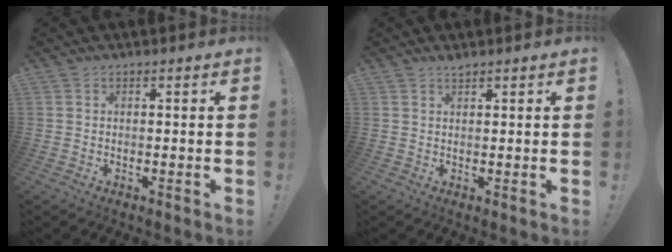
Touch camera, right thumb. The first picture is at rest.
{"total": 1.3, "force": [1.3, 0.0, 0.3], "torque": [-0.002, -0.005, 0.022]}